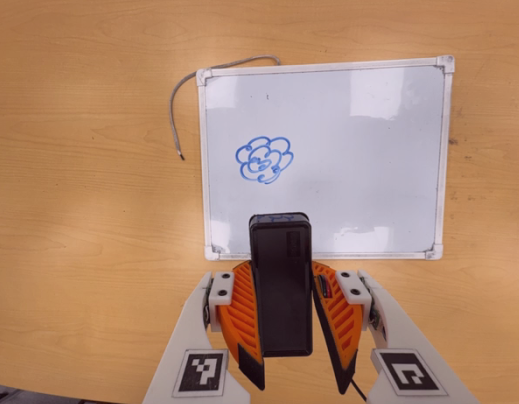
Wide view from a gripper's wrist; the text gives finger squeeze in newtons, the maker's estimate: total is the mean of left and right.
{"total": 7.7, "left": 7.4, "right": 8.1}